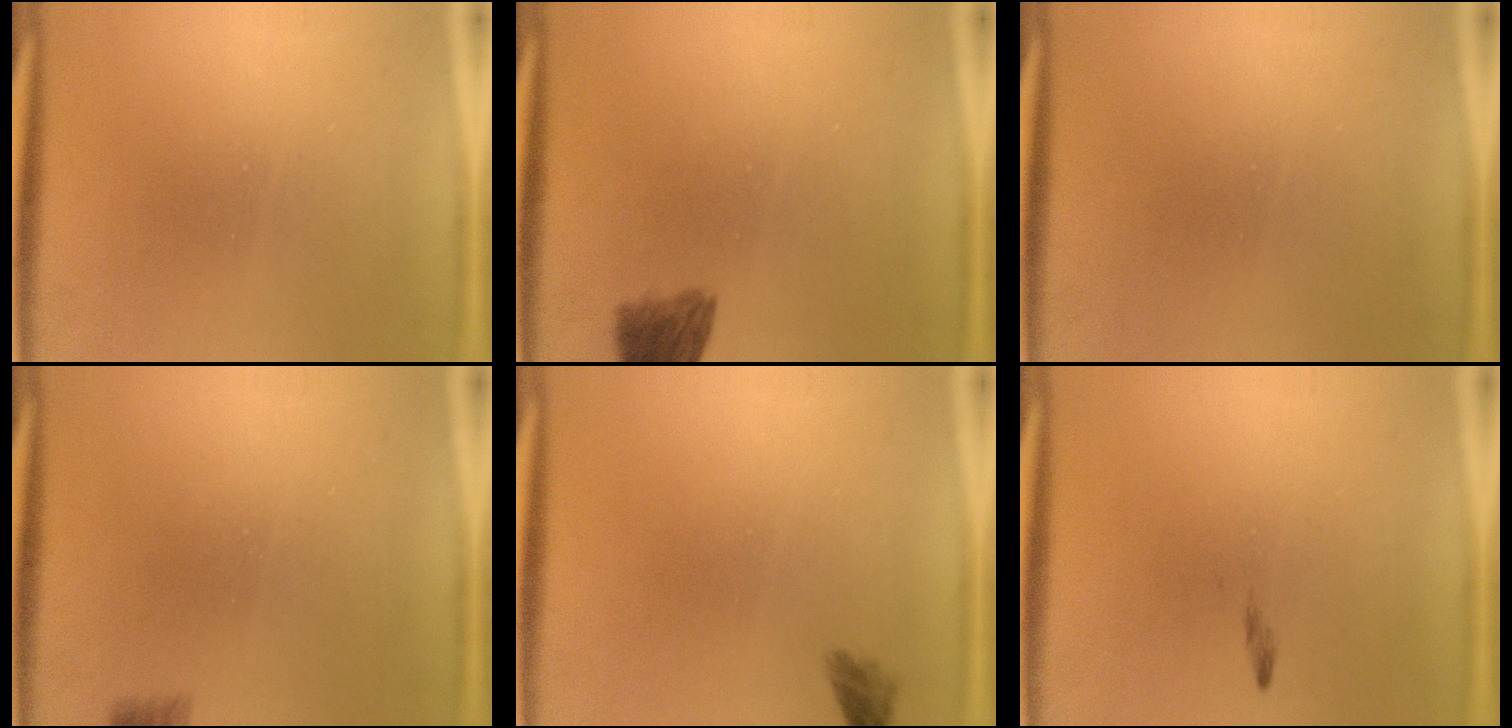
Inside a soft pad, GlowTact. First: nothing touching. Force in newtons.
{"total": 5.3}
{"total": 1.6}
{"total": 2.1}
{"total": 1.6}
{"total": 0.7}